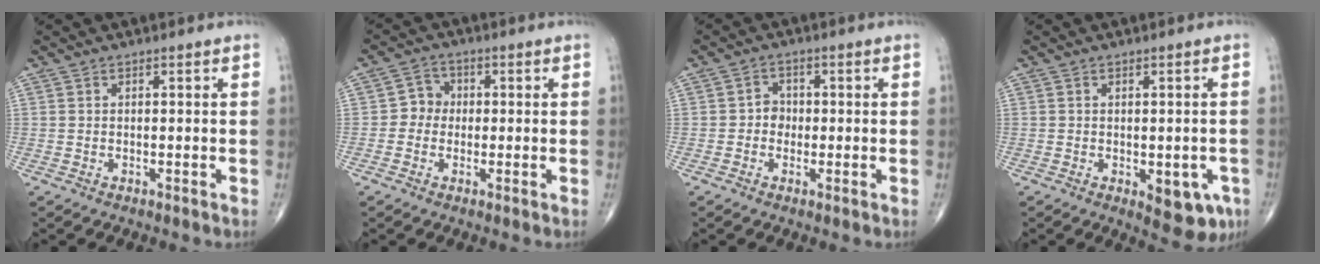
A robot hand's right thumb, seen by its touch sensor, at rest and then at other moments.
{"total": 3.7, "force": [-0.3, 3.5, 1.3], "torque": [0.004, 0.011, -0.016]}
{"total": 2.7, "force": [-0.3, 2.5, 1.2], "torque": [0.003, 0.008, -0.013]}
{"total": 7.3, "force": [-2.5, 3.7, 5.9], "torque": [-0.046, -0.001, -0.022]}